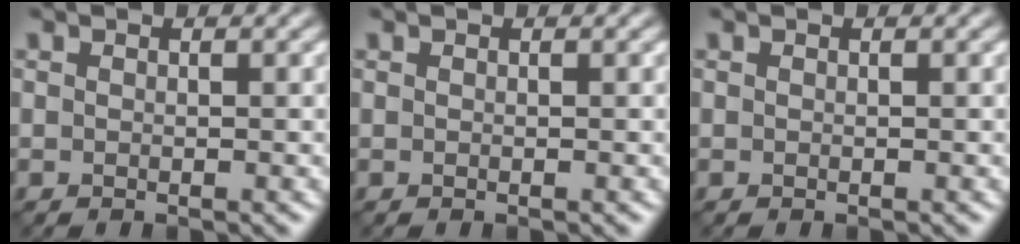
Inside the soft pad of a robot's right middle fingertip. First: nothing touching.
{"total": 0.0}
{"total": 0.0}